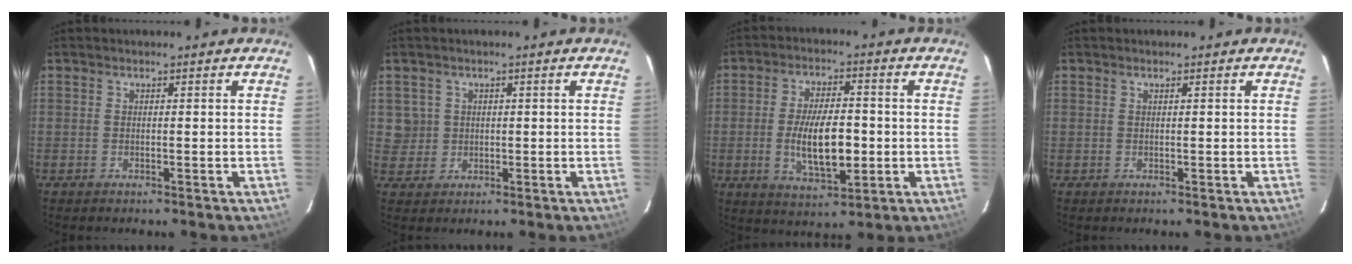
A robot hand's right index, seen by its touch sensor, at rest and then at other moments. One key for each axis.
{"total": 3.6, "fx": 0.8, "fy": 3.5, "fz": 0.1, "tx": 0.012, "ty": 0.017, "tz": 0.019}
{"total": 11.2, "fx": -1.8, "fy": 4.4, "fz": 10.1, "tx": -0.190, "ty": -0.009, "tz": -0.025}
{"total": 0.0}